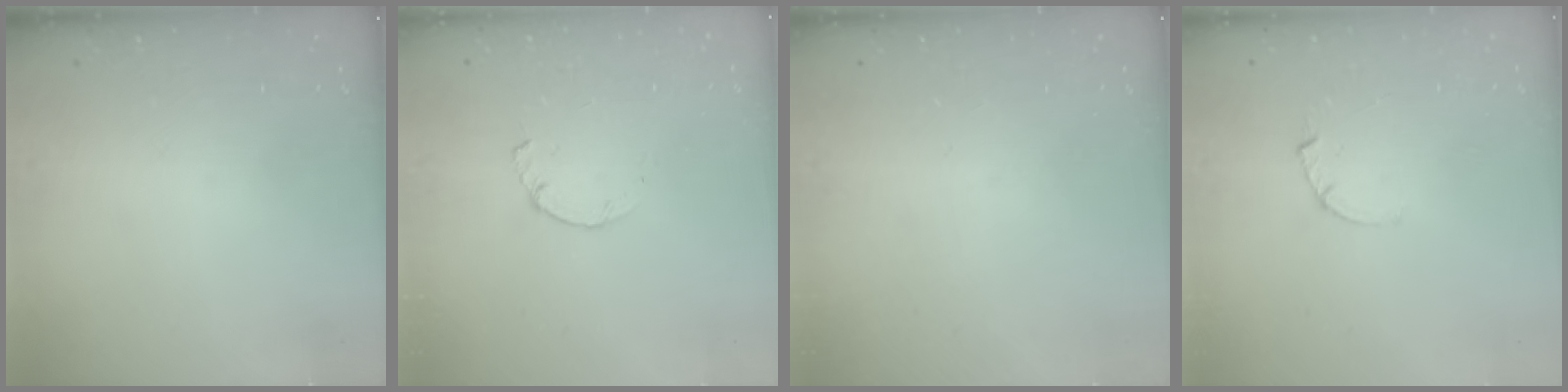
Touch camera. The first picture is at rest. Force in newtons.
{"total": 2.2, "press": 2.2, "slide": 0.2}
{"total": 0.0}
{"total": 2.5, "press": 2.5, "slide": 0.3}